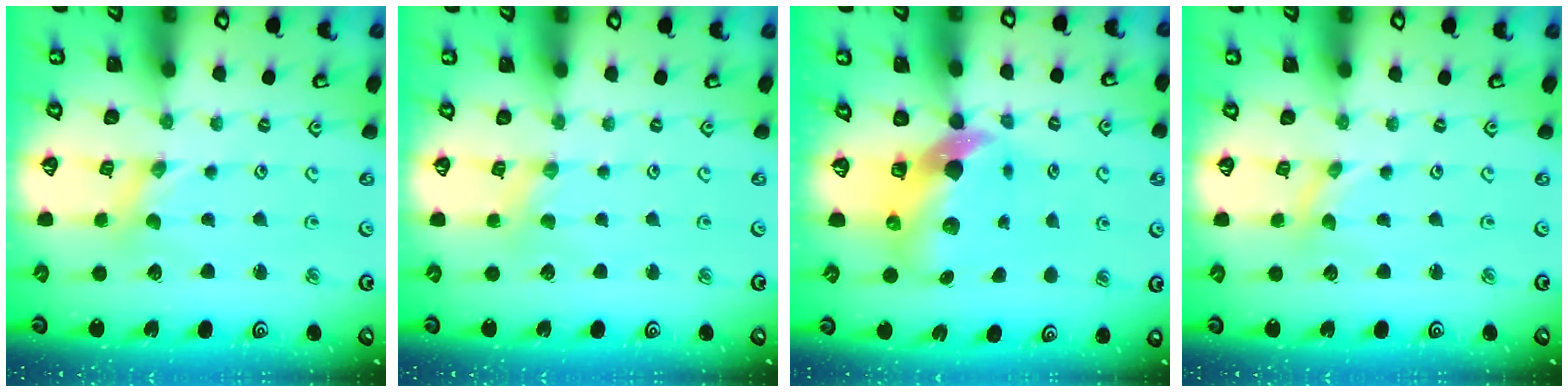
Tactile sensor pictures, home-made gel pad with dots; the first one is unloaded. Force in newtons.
{"total": 1.7, "press": 1.7, "slide": 0.3}
{"total": 8.6, "press": 8.5, "slide": 1.4}
{"total": 0.0}